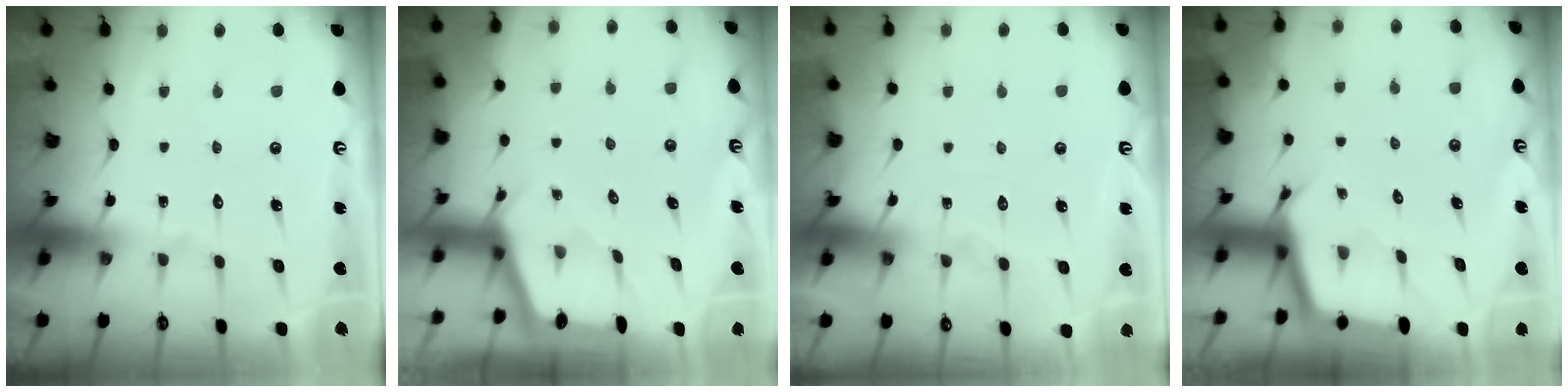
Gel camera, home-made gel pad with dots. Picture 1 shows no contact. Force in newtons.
{"total": 2.2, "press": 2.2, "slide": 0.3}
{"total": 2.8, "press": 2.8, "slide": 0.4}
{"total": 2.5, "press": 2.5, "slide": 0.1}